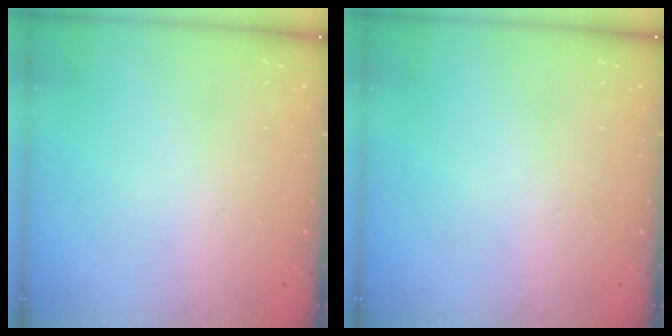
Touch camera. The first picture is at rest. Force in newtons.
{"total": 0.0}